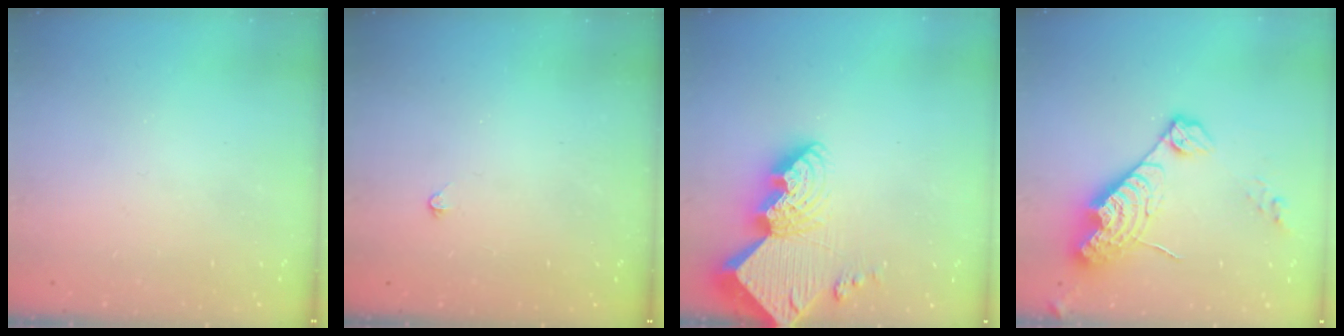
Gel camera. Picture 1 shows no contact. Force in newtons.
{"total": 2.4, "press": 2.4, "slide": 0.5}
{"total": 14.8, "press": 14.7, "slide": 1.1}
{"total": 15.4, "press": 15.4, "slide": 1.4}